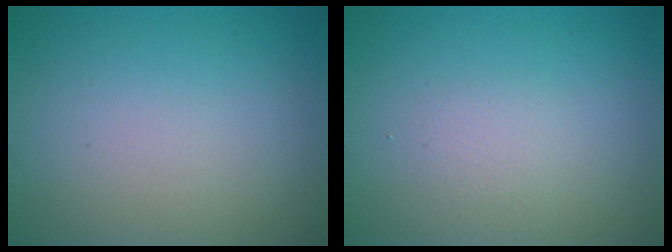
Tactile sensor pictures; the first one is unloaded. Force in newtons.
{"total": 1.1, "press": 1.1, "slide": 0.1}